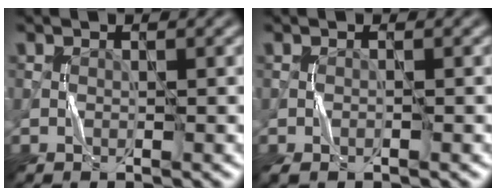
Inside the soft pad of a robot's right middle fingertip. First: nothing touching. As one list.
[{"total": 1.2, "force": [-0.6, 0.2, 0.9], "torque": [-0.022, 0.000, -0.013]}]